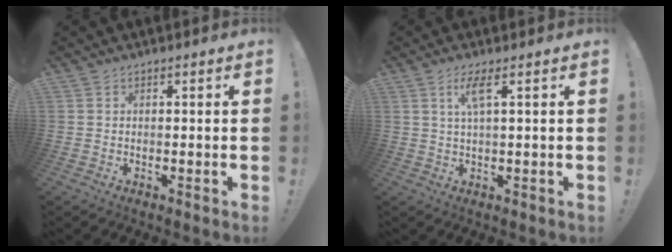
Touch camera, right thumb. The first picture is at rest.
{"total": 4.6, "force": [1.9, 0.3, 4.2], "torque": [-0.078, -0.001, 0.028]}